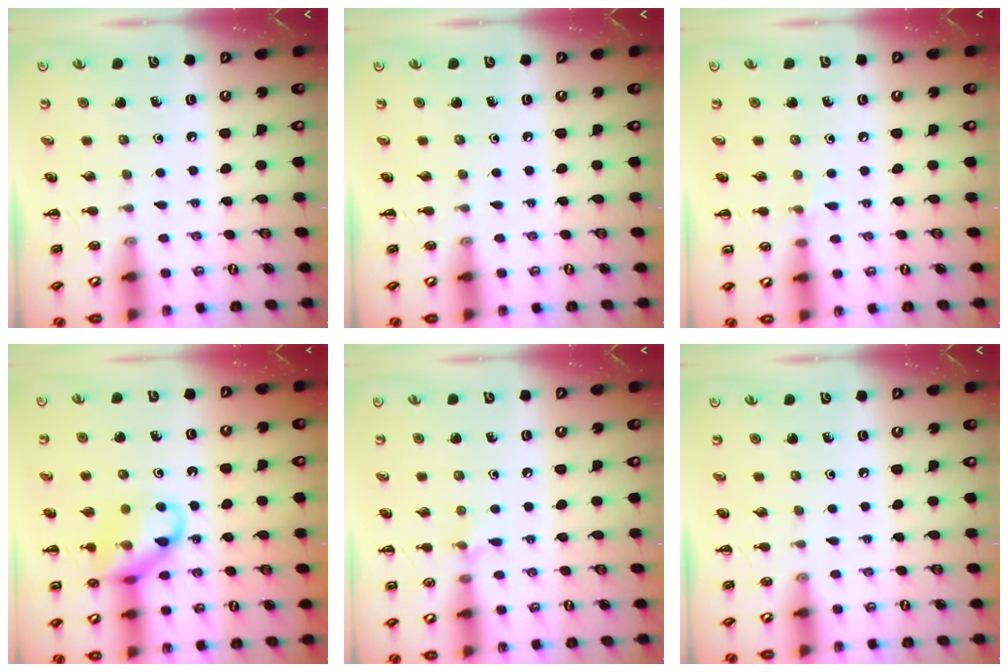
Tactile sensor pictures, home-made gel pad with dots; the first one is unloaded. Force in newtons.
{"total": 0.0}
{"total": 3.9, "press": 3.6, "slide": 1.3}
{"total": 12.8, "press": 12.6, "slide": 2.1}
{"total": 5.1, "press": 4.8, "slide": 1.7}
{"total": 0.0}